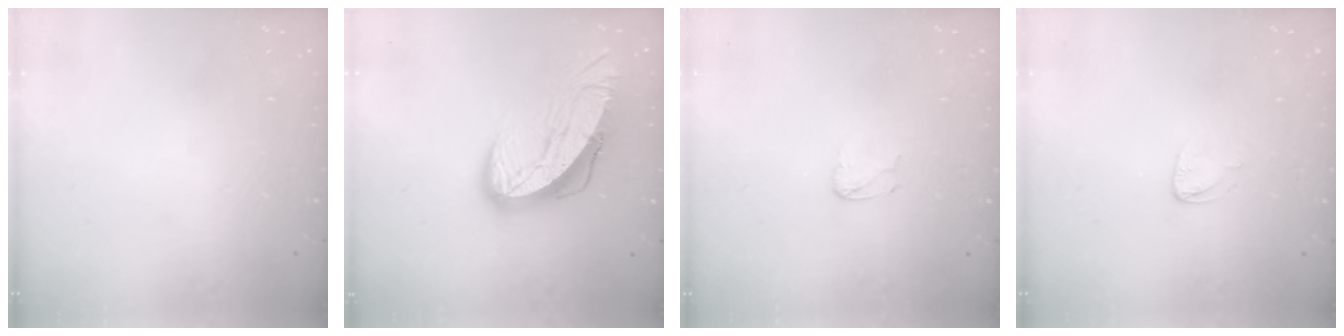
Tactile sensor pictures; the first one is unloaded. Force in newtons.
{"total": 12.4, "press": 12.3, "slide": 1.3}
{"total": 3.1, "press": 3.1, "slide": 0.3}
{"total": 3.6, "press": 3.6, "slide": 0.2}